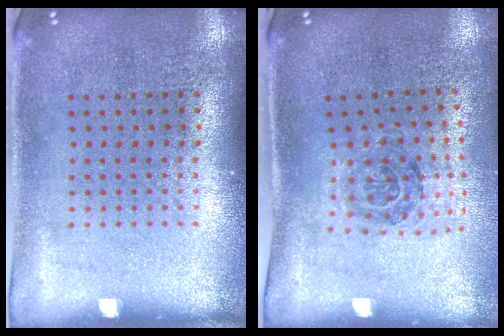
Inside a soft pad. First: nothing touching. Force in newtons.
{"total": 1.1, "press": 1.1, "slide": 0.4}